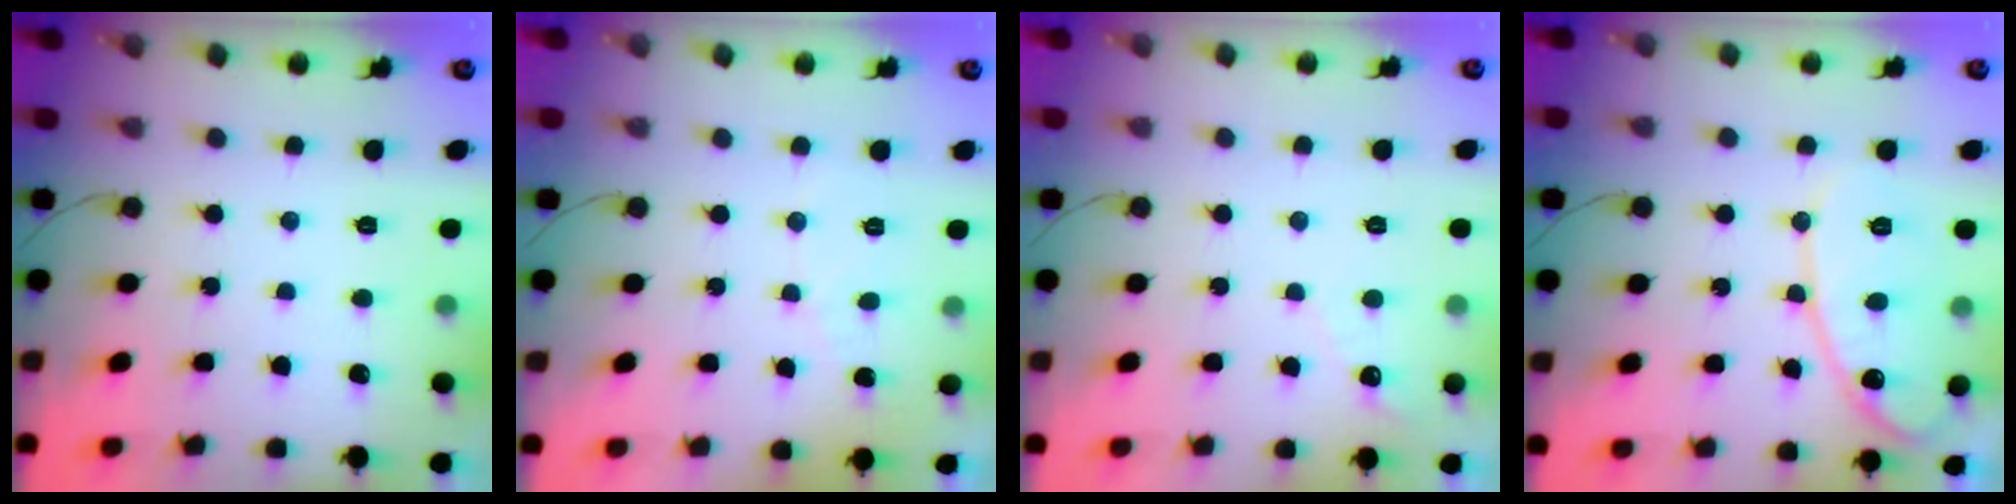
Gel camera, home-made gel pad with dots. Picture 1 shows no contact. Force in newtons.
{"total": 2.8, "press": 2.8, "slide": 0.1}
{"total": 2.9, "press": 2.9, "slide": 0.2}
{"total": 13.1, "press": 13.1, "slide": 1.3}